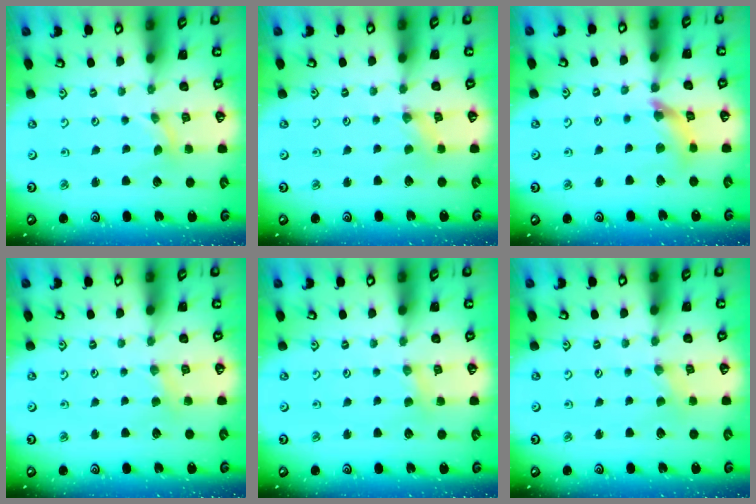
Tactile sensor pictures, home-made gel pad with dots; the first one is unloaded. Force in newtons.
{"total": 0.8, "press": 0.7, "slide": 0.1}
{"total": 8.2, "press": 8.1, "slide": 0.6}
{"total": 2.3, "press": 2.2, "slide": 0.5}
{"total": 2.3, "press": 2.3, "slide": 0.3}
{"total": 0.0}